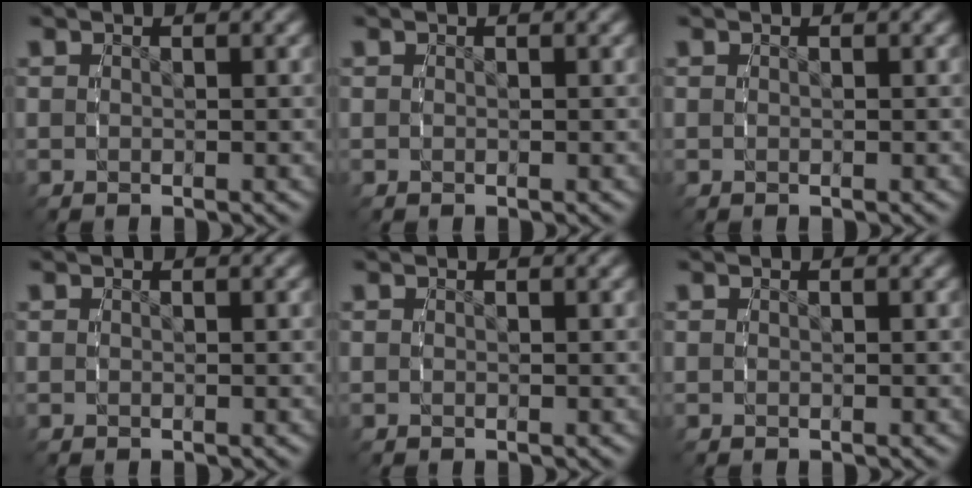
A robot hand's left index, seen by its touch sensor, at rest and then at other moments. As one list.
[{"total": 0.0}, {"total": 0.0}, {"total": 0.0}, {"total": 0.0}, {"total": 0.0}]